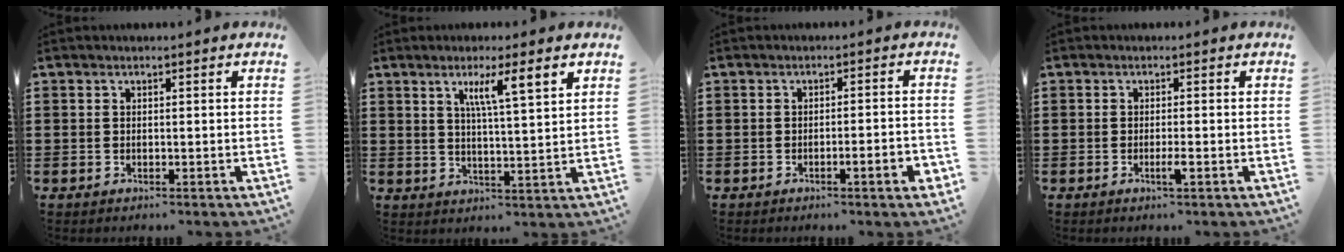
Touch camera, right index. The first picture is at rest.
{"total": 5.7, "force": [2.8, 0.3, 4.9], "torque": [-0.096, 0.000, 0.043]}
{"total": 3.1, "force": [-1.5, 0.1, 2.7], "torque": [-0.042, -0.006, -0.024]}
{"total": 1.8, "force": [-0.8, 0.0, 1.6], "torque": [-0.034, -0.004, -0.017]}